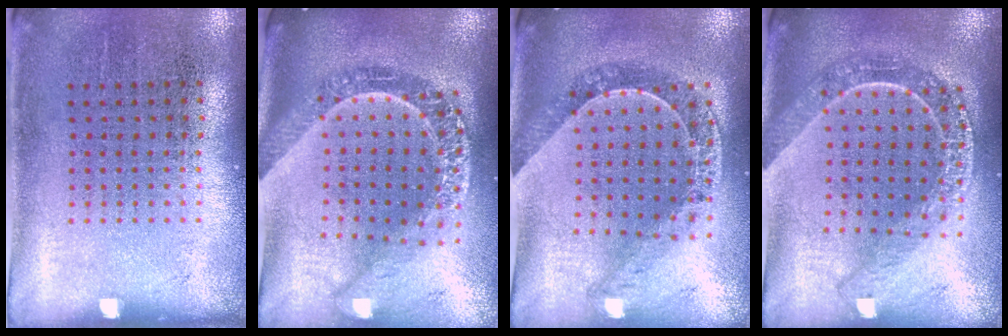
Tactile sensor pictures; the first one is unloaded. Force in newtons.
{"total": 2.9, "press": 2.2, "slide": 1.8}
{"total": 1.1, "press": 1.1, "slide": 0.2}
{"total": 2.2, "press": 1.9, "slide": 1.1}